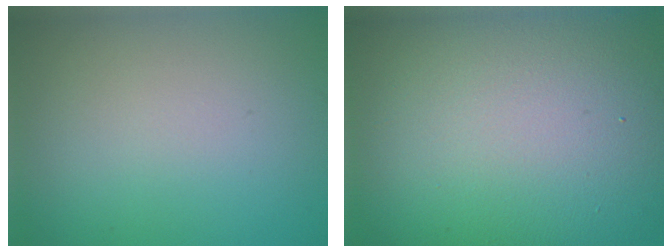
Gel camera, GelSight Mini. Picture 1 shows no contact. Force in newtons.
{"total": 20.2, "press": 20.2, "slide": 1.0}